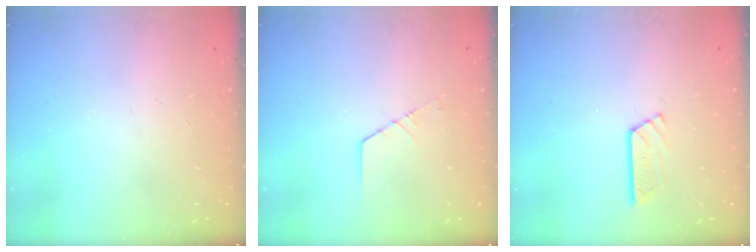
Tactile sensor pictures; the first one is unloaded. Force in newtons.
{"total": 1.3, "press": 1.3, "slide": 0.1}
{"total": 4.9, "press": 4.9, "slide": 0.3}